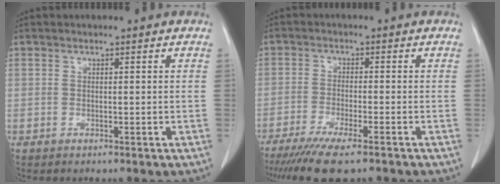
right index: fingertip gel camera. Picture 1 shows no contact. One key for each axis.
{"total": 9.7, "fx": -7.4, "fy": 1.1, "fz": 6.2, "tx": -0.099, "ty": -0.021, "tz": -0.117}